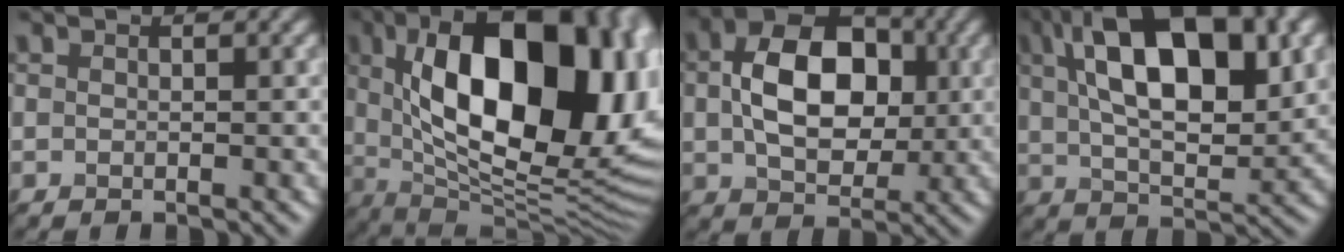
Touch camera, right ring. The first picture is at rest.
{"total": 17.0, "force": [3.8, 8.1, 14.4], "torque": [-0.228, 0.008, 0.088]}
{"total": 7.9, "force": [0.6, 5.2, 5.9], "torque": [-0.130, 0.008, 0.035]}
{"total": 14.7, "force": [5.5, 6.4, 12.0], "torque": [-0.201, 0.030, 0.102]}